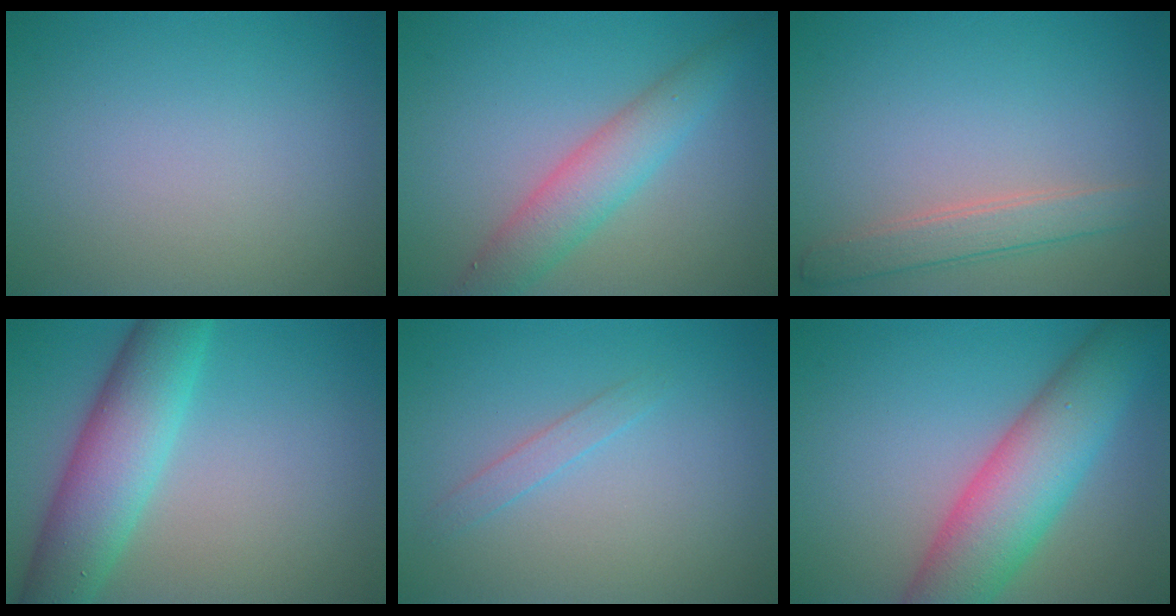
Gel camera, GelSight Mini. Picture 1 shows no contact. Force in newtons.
{"total": 4.2, "press": 4.2, "slide": 0.2}
{"total": 2.6, "press": 2.6, "slide": 0.2}
{"total": 7.1, "press": 7.1, "slide": 0.3}
{"total": 1.2, "press": 1.2, "slide": 0.1}
{"total": 8.4, "press": 8.4, "slide": 0.3}